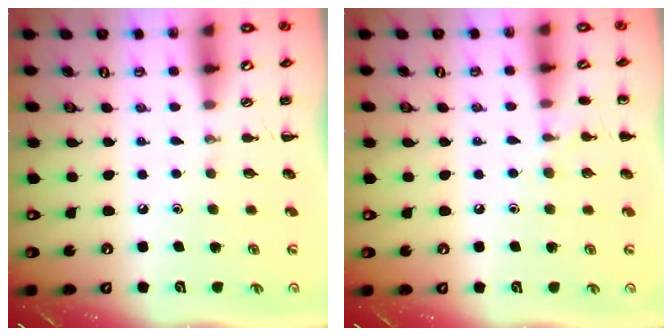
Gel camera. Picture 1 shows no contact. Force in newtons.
{"total": 5.7, "press": 5.5, "slide": 1.5}